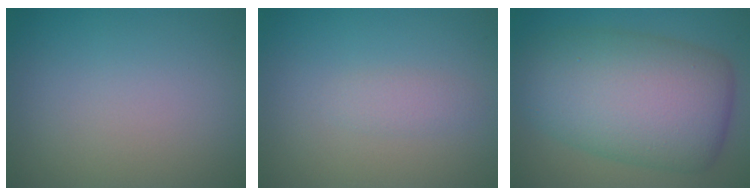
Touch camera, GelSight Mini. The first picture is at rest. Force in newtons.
{"total": 1.1, "press": 1.1, "slide": 0.0}
{"total": 11.2, "press": 11.2, "slide": 0.1}